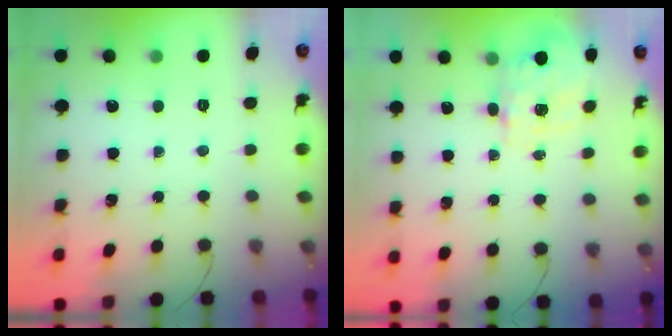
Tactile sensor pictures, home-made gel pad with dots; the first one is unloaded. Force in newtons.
{"total": 3.5, "press": 3.4, "slide": 1.0}